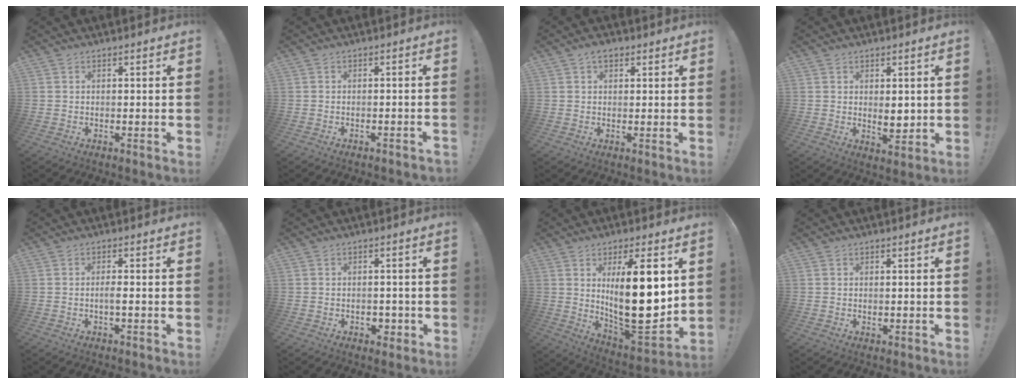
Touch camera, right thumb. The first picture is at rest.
{"total": 1.3, "force": [-1.2, -0.1, 0.5], "torque": [-0.007, 0.000, -0.020]}
{"total": 3.4, "force": [1.6, 2.0, 2.2], "torque": [-0.033, -0.001, 0.029]}
{"total": 4.6, "force": [0.7, 2.6, 3.7], "torque": [-0.038, -0.010, 0.011]}
{"total": 1.8, "force": [-0.5, 0.0, 1.8], "torque": [-0.033, 0.001, -0.010]}
{"total": 3.1, "force": [-1.0, 2.4, 1.7], "torque": [-0.011, -0.002, -0.018]}
{"total": 20.5, "force": [4.1, 6.5, 19.0], "torque": [-0.309, -0.042, 0.064]}
{"total": 0.6, "force": [0.5, 0.2, 0.2], "torque": [0.003, -0.003, 0.008]}